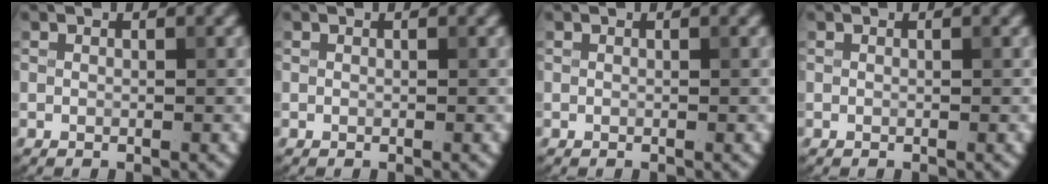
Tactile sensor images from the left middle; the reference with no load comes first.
{"total": 0.0}
{"total": 0.0}
{"total": 0.0}